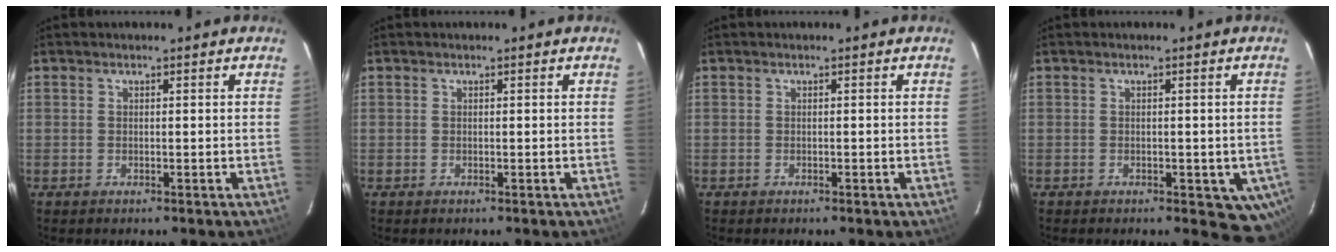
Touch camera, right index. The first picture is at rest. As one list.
[{"total": 0.0}, {"total": 0.0}, {"total": 5.8, "force": [-2.3, 3.8, 3.8], "torque": [-0.029, 0.003, -0.022]}]